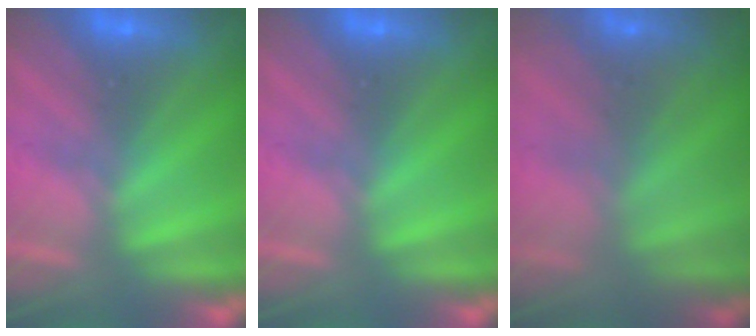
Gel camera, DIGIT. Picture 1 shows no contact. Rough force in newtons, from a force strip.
{"total": 0.0}
{"total": 7.9}